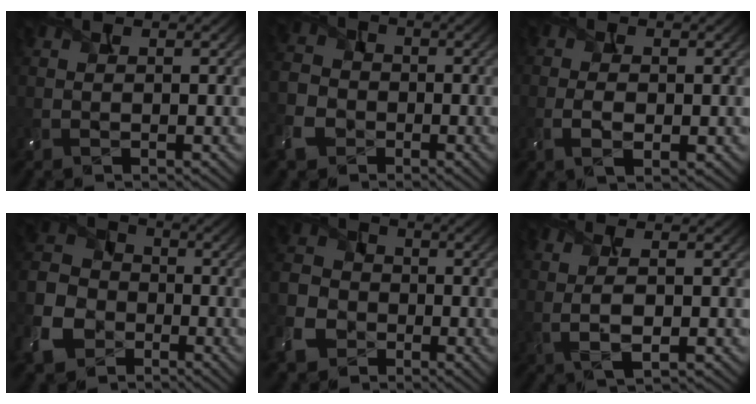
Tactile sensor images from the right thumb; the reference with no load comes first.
{"total": 7.1, "force": [-3.6, 5.4, 2.9], "torque": [-0.093, -0.015, -0.087]}
{"total": 3.1, "force": [-0.8, 1.5, 2.6], "torque": [-0.056, -0.005, -0.017]}
{"total": 11.1, "force": [-5.4, 8.1, 5.2], "torque": [-0.156, -0.028, -0.120]}
{"total": 8.9, "force": [-4.5, 6.6, 3.8], "torque": [-0.115, -0.023, -0.103]}
{"total": 3.6, "force": [0.1, 0.7, 3.5], "torque": [-0.078, 0.002, 0.003]}